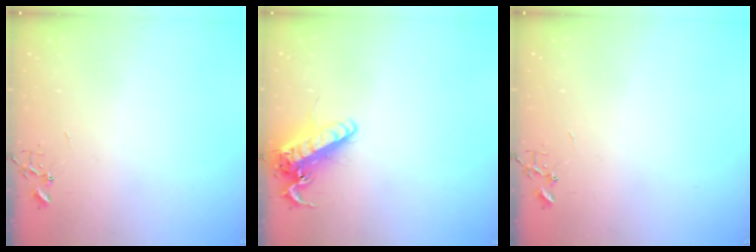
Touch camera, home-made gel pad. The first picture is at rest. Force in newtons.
{"total": 14.6, "press": 14.4, "slide": 2.4}
{"total": 0.0}